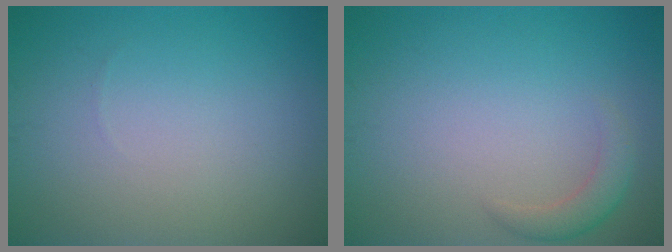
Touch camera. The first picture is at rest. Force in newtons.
{"total": 1.8, "press": 1.8, "slide": 0.1}